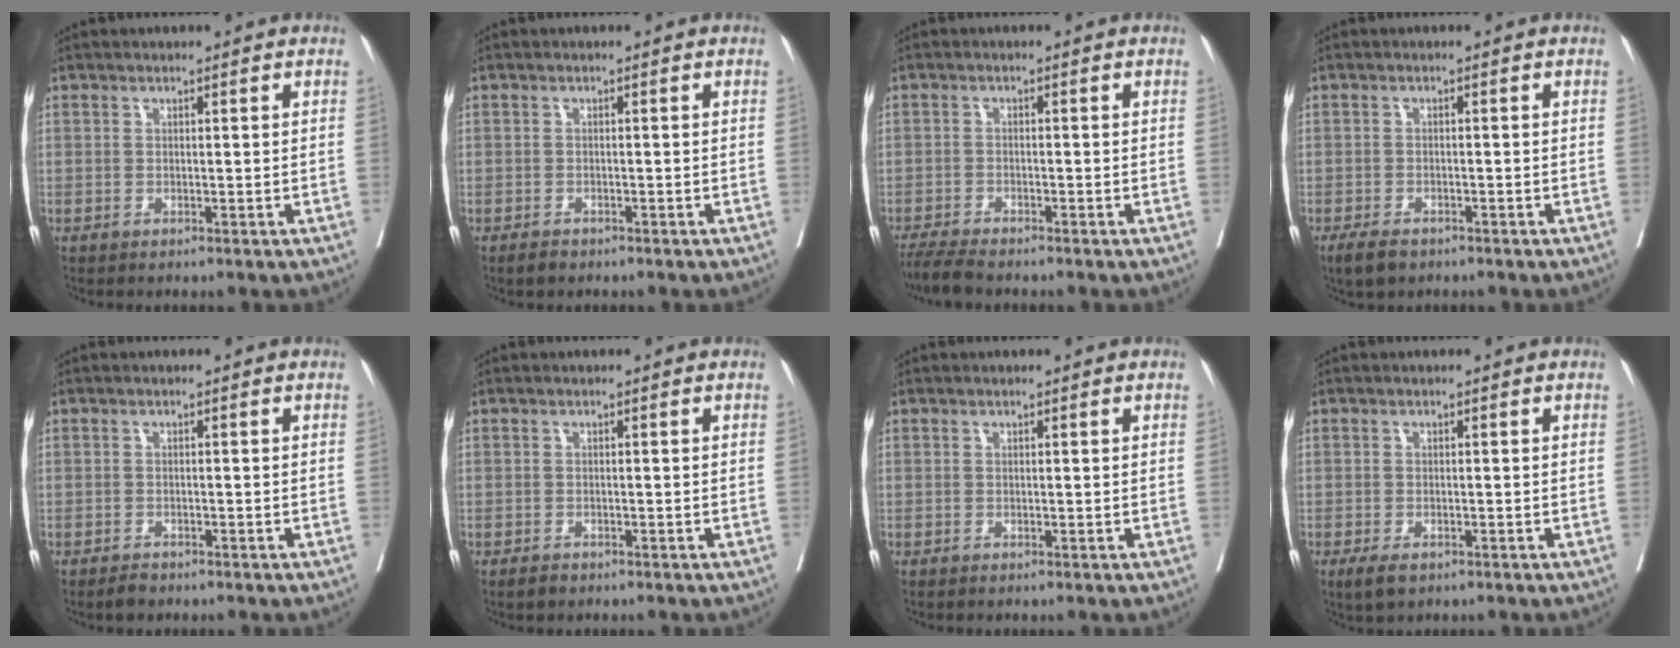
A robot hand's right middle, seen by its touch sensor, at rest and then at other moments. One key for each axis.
{"total": 1.4, "fx": -1.1, "fy": 0.7, "fz": 0.5, "tx": -0.011, "ty": 0.000, "tz": -0.015}
{"total": 4.1, "fx": -3.7, "fy": 0.1, "fz": 1.7, "tx": -0.030, "ty": -0.015, "tz": -0.067}
{"total": 3.4, "fx": -2.5, "fy": 1.6, "fz": 1.7, "tx": -0.031, "ty": -0.004, "tz": -0.038}
{"total": 1.5, "fx": -1.3, "fy": 0.6, "fz": 0.5, "tx": -0.012, "ty": -0.001, "tz": -0.018}
{"total": 1.1, "fx": -0.9, "fy": 0.6, "fz": 0.4, "tx": -0.009, "ty": 0.000, "tz": -0.013}
{"total": 0.0}
{"total": 2.8, "fx": -1.7, "fy": 1.3, "fz": 1.9, "tx": -0.037, "ty": -0.006, "tz": -0.024}